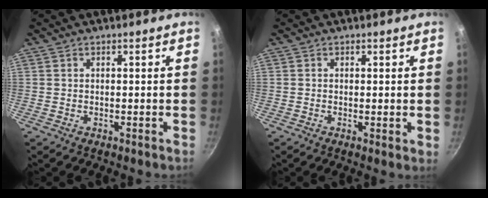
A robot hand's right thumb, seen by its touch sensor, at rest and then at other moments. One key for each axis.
{"total": 1.1, "fx": 0.1, "fy": 0.3, "fz": 1.1, "tx": -0.016, "ty": -0.006, "tz": -0.002}